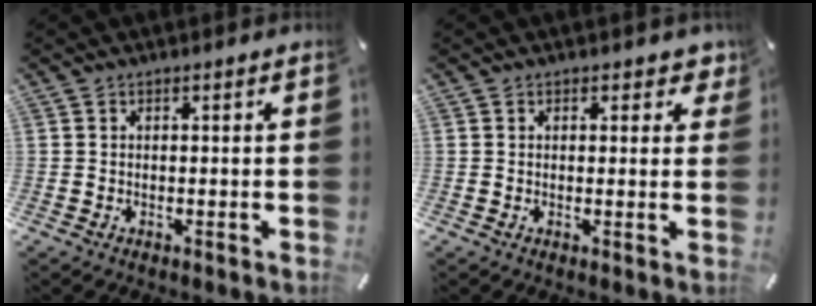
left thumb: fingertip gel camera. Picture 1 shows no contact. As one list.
[{"total": 2.2, "force": [1.1, 1.4, 1.2], "torque": [-0.003, -0.003, 0.014]}]